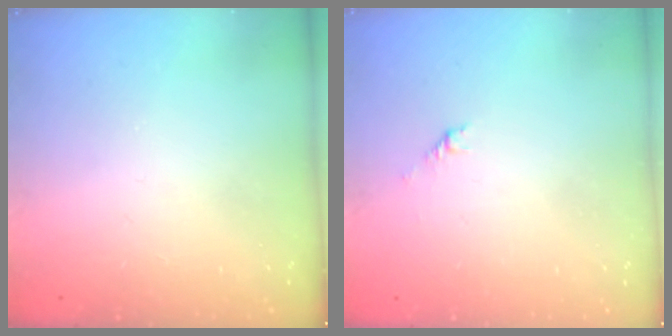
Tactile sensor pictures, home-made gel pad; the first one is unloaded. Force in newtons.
{"total": 1.5, "press": 1.4, "slide": 0.5}